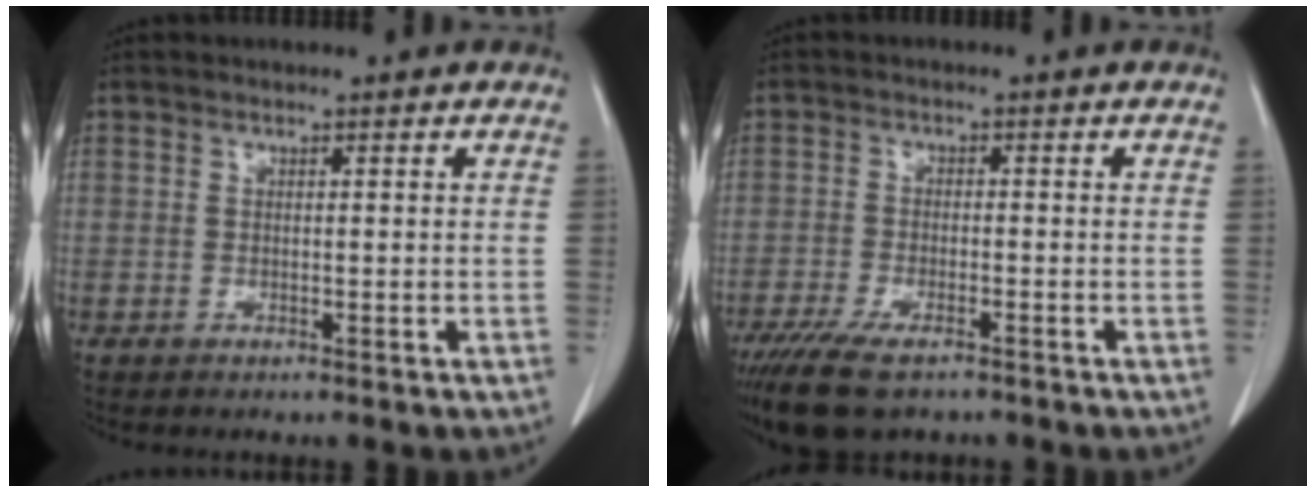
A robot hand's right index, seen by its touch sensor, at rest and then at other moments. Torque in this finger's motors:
{"motor_torque": [1.20, -0.94, 0.31, 0.08]}